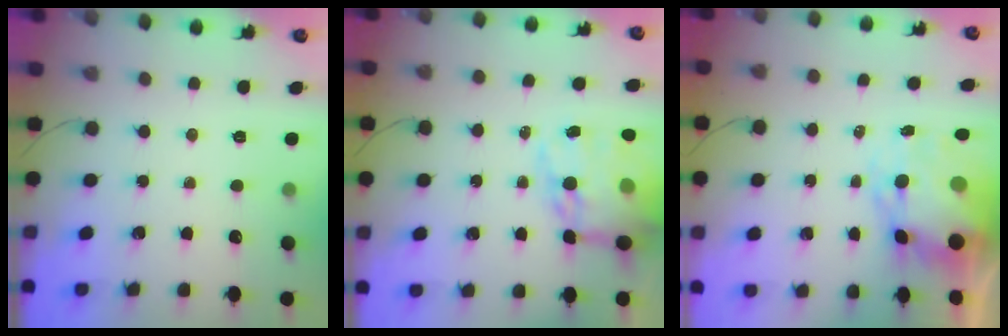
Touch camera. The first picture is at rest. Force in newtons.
{"total": 18.4, "press": 17.9, "slide": 4.3}
{"total": 10.1, "press": 9.7, "slide": 2.9}